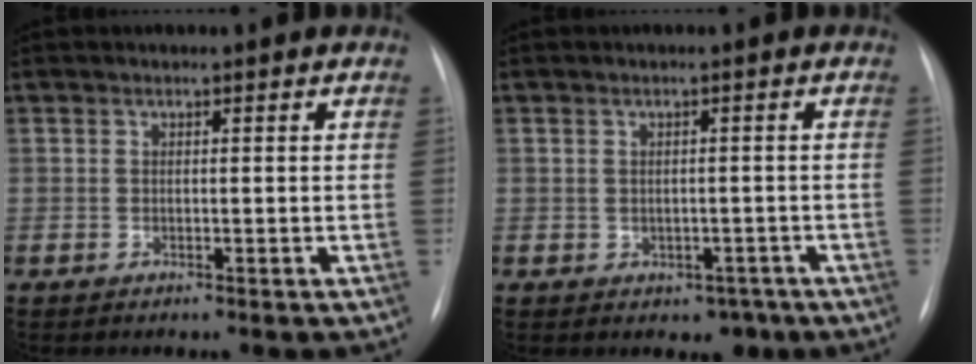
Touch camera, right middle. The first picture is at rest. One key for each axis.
{"total": 2.8, "fx": -1.3, "fy": 2.3, "fz": 1.1, "tx": -0.006, "ty": 0.008, "tz": -0.008}